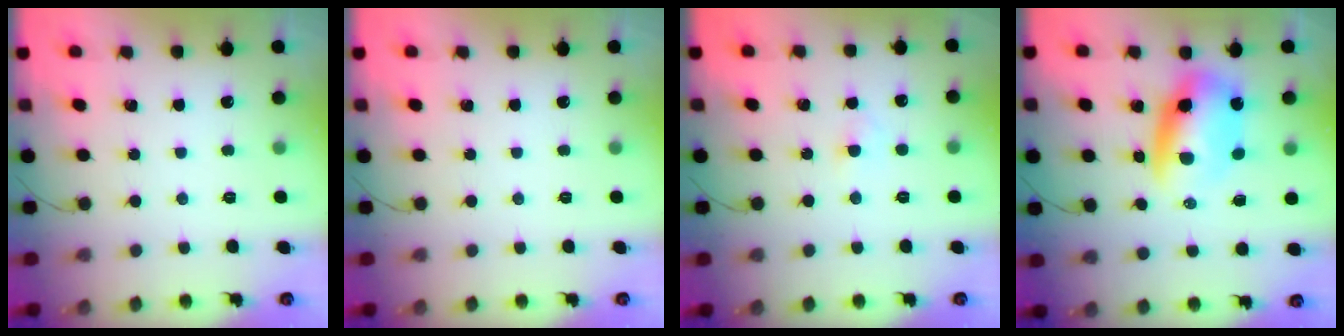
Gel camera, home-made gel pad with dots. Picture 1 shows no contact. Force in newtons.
{"total": 0.0}
{"total": 2.1, "press": 1.9, "slide": 0.9}
{"total": 9.4, "press": 9.0, "slide": 2.6}